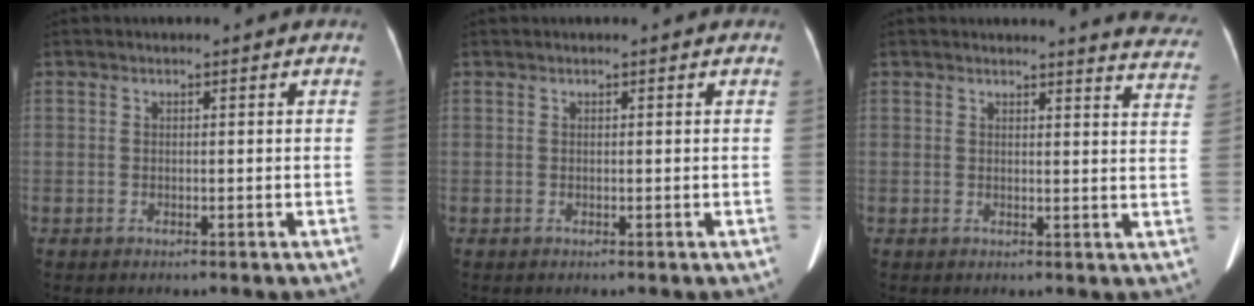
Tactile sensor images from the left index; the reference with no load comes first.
{"total": 0.0}
{"total": 8.8, "force": [8.8, 0.2, 1.2], "torque": [0.008, -0.070, 0.063]}